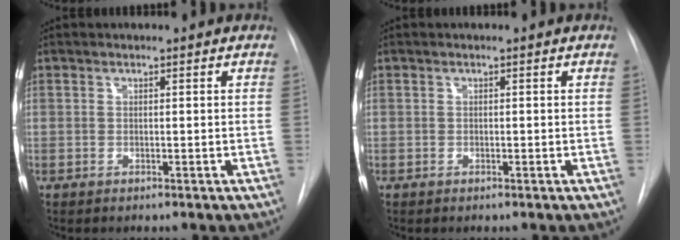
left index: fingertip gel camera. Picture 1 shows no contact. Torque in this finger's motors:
{"motor_torque": [0.02, 0.03, -0.02, -0.01]}